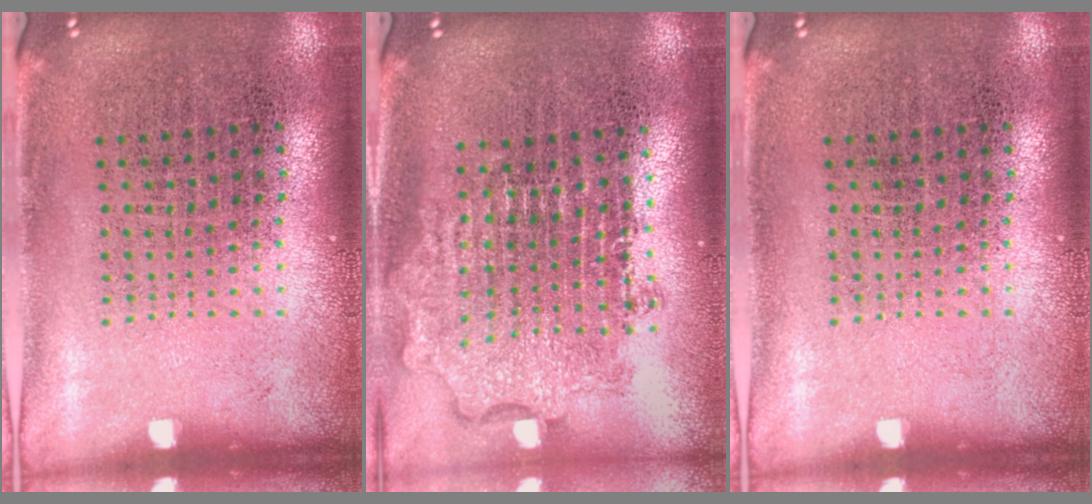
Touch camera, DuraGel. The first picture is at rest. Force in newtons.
{"total": 1.9, "press": 1.5, "slide": 1.1}
{"total": 0.0}